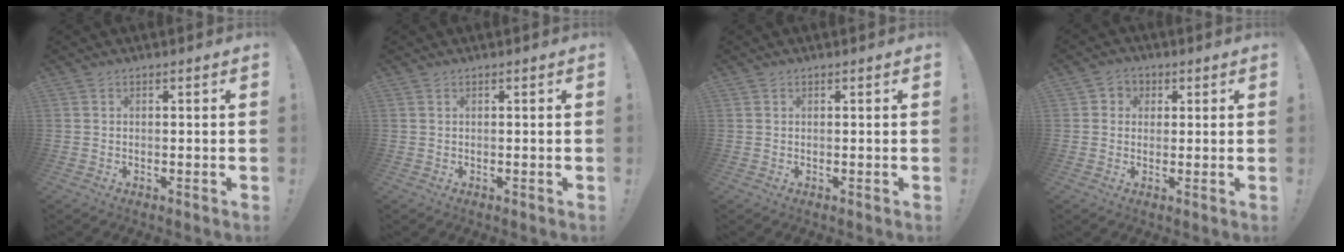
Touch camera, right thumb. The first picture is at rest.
{"total": 0.0}
{"total": 0.0}
{"total": 3.7, "force": [0.2, 3.6, 1.0], "torque": [-0.014, 0.004, 0.004]}